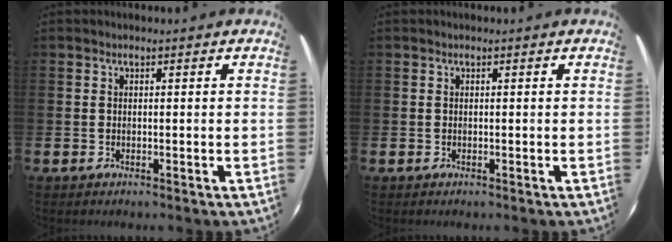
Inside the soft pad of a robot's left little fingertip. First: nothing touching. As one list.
[{"total": 0.0}]